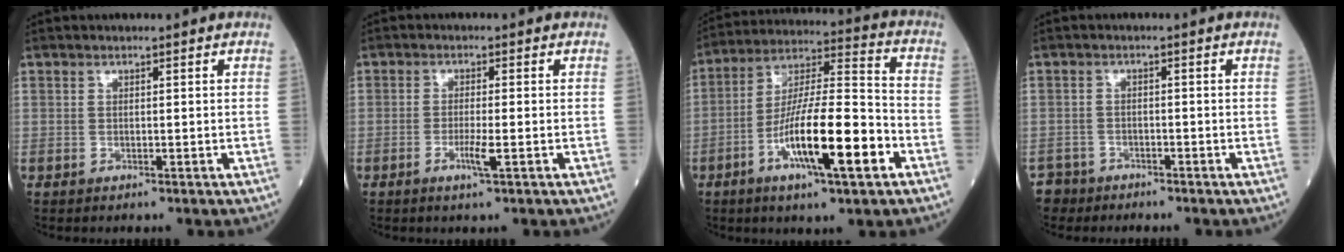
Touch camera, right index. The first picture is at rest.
{"total": 2.9, "force": [-1.1, 0.0, 2.7], "torque": [-0.055, -0.005, -0.020]}
{"total": 16.4, "force": [-6.1, 2.2, 15.1], "torque": [-0.274, -0.005, -0.107]}
{"total": 1.5, "force": [-1.5, 0.4, -0.3], "torque": [0.002, -0.003, -0.028]}